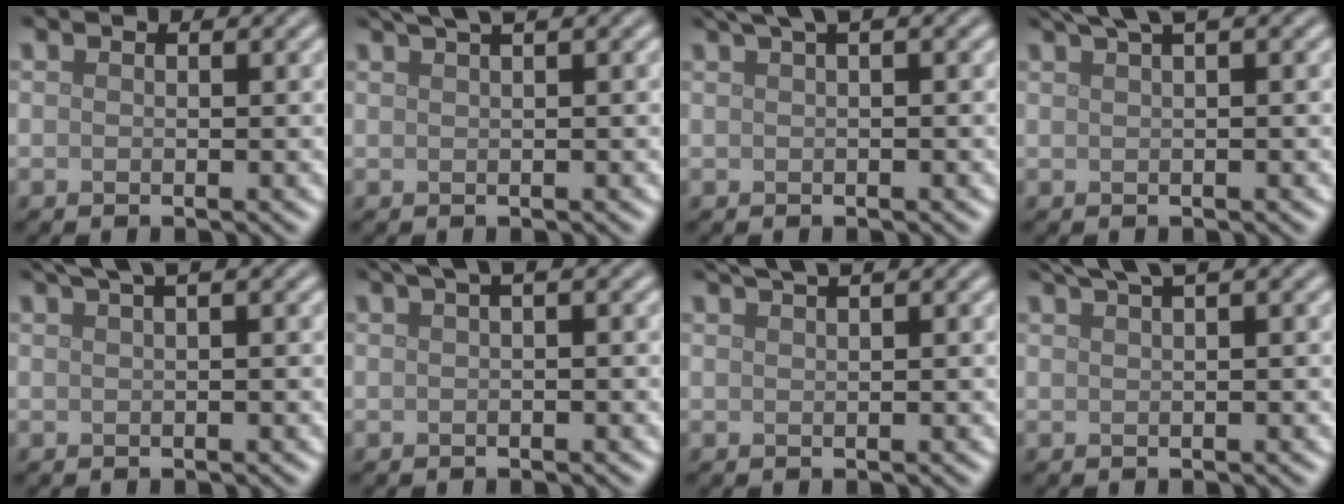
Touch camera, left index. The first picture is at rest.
{"total": 3.0, "force": [2.1, 0.7, 2.0], "torque": [-0.018, 0.007, 0.023]}
{"total": 2.7, "force": [1.5, 0.6, 2.2], "torque": [-0.028, 0.008, 0.025]}
{"total": 3.0, "force": [2.1, 0.5, 2.1], "torque": [-0.026, 0.010, 0.032]}
{"total": 3.2, "force": [2.0, 0.9, 2.3], "torque": [-0.023, 0.007, 0.025]}
{"total": 2.8, "force": [1.2, 0.8, 2.4], "torque": [-0.030, 0.007, 0.013]}
{"total": 2.5, "force": [1.9, 0.4, 1.5], "torque": [-0.016, 0.006, 0.026]}
{"total": 3.0, "force": [2.2, 0.5, 2.0], "torque": [-0.023, 0.010, 0.034]}